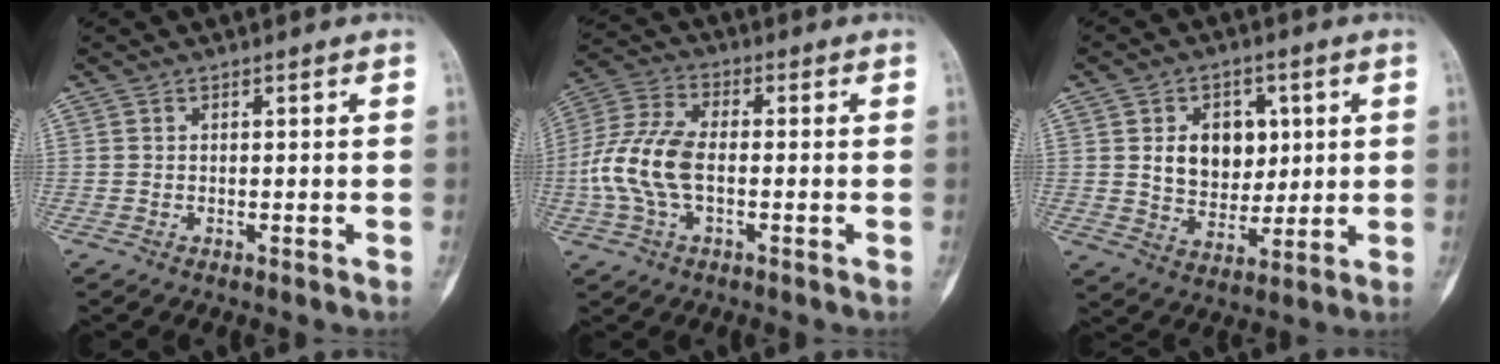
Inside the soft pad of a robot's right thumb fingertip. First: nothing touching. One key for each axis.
{"total": 11.5, "fx": -1.5, "fy": 6.2, "fz": 9.6, "tx": -0.219, "ty": 0.026, "tz": -0.032}
{"total": 11.0, "fx": 2.5, "fy": 8.2, "fz": 6.9, "tx": -0.060, "ty": -0.012, "tz": 0.050}